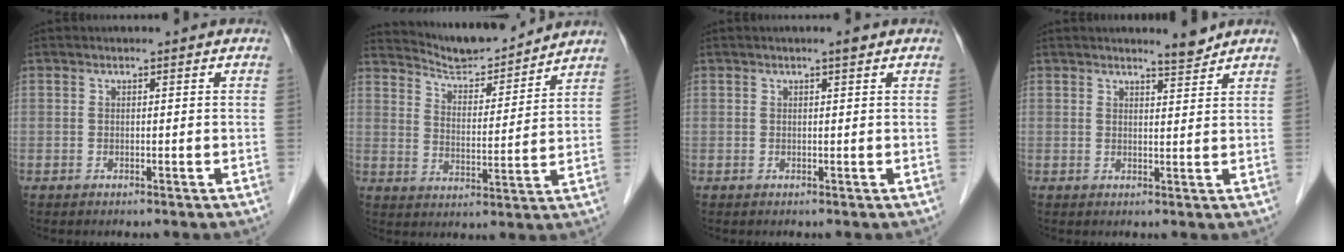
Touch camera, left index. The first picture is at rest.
{"total": 11.1, "force": [10.8, 0.8, 2.4], "torque": [-0.047, 0.003, 0.176]}
{"total": 1.2, "force": [0.8, 0.0, 0.8], "torque": [-0.014, 0.001, 0.012]}
{"total": 2.3, "force": [2.3, -0.1, 0.5], "torque": [-0.010, -0.010, 0.037]}